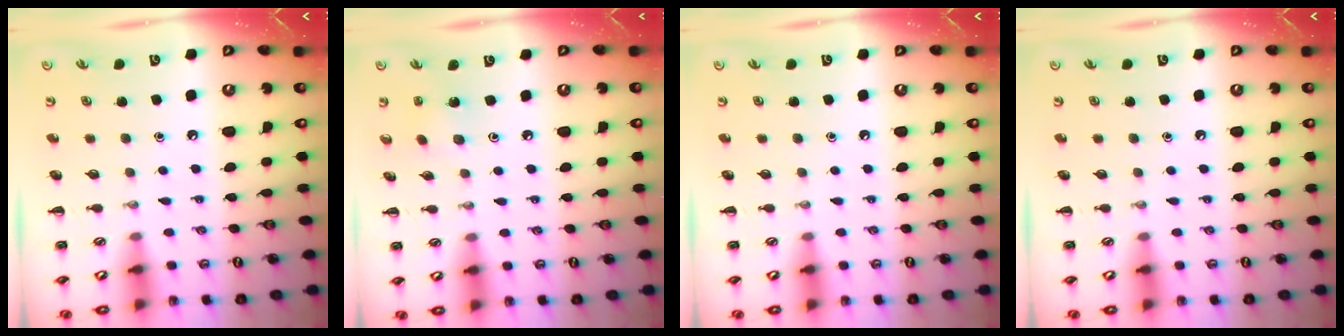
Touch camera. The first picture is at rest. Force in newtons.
{"total": 1.5, "press": 1.4, "slide": 0.6}
{"total": 0.0}
{"total": 0.0}